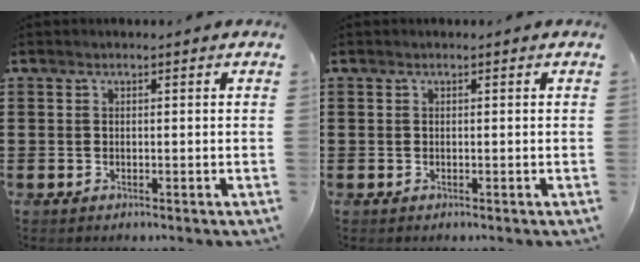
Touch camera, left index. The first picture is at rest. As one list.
[{"total": 0.0}]